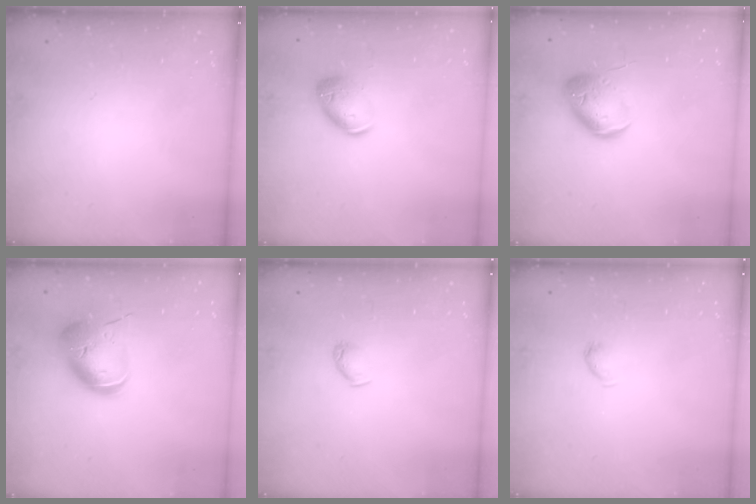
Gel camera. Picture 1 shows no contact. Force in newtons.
{"total": 9.7, "press": 9.5, "slide": 1.6}
{"total": 11.9, "press": 11.8, "slide": 1.4}
{"total": 14.1, "press": 14.0, "slide": 2.0}
{"total": 3.3, "press": 3.2, "slide": 0.7}
{"total": 3.1, "press": 3.1, "slide": 0.5}